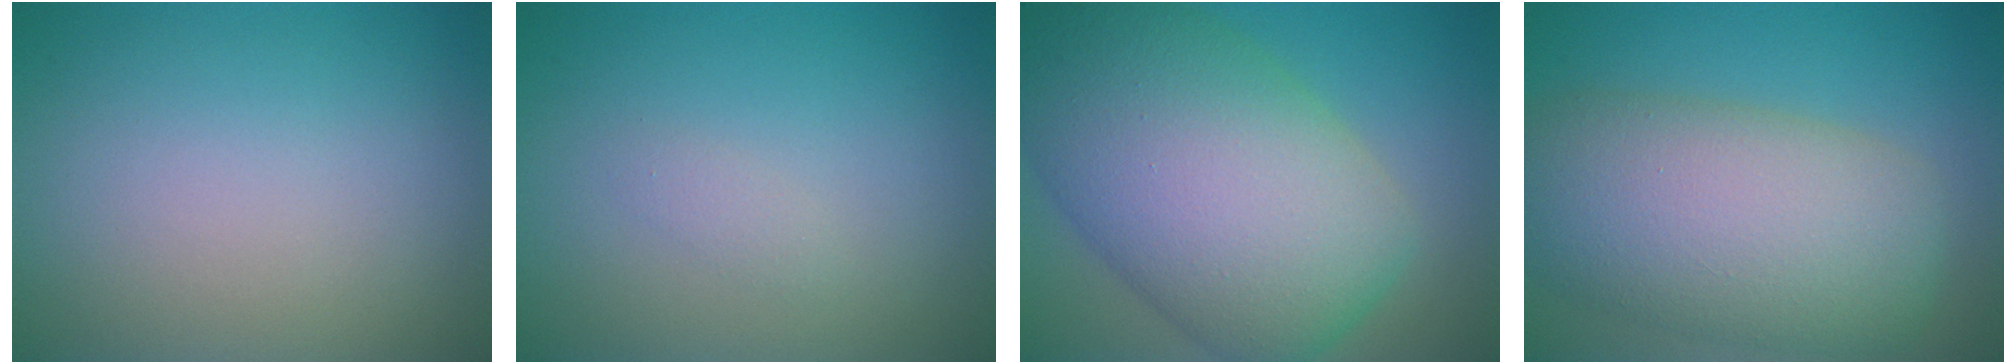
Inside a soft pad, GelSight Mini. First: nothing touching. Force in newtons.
{"total": 0.7, "press": 0.7, "slide": 0.0}
{"total": 14.7, "press": 14.7, "slide": 0.4}
{"total": 10.1, "press": 10.1, "slide": 0.9}